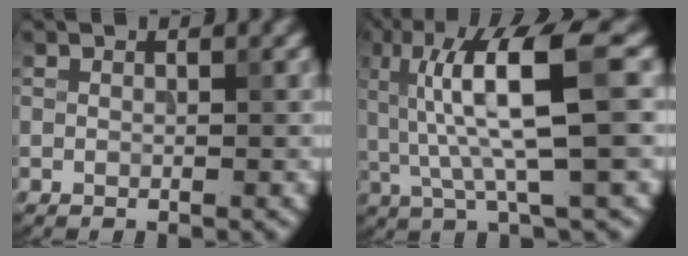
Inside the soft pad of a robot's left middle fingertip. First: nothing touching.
{"total": 9.1, "force": [1.4, 1.7, 8.9], "torque": [-0.156, 0.007, 0.028]}